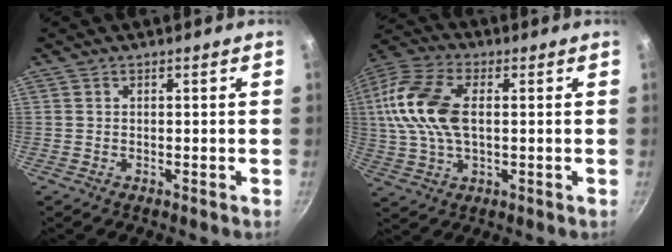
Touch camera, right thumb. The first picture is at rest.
{"total": 15.8, "force": [1.9, 8.9, 12.9], "torque": [-0.253, 0.017, 0.022]}